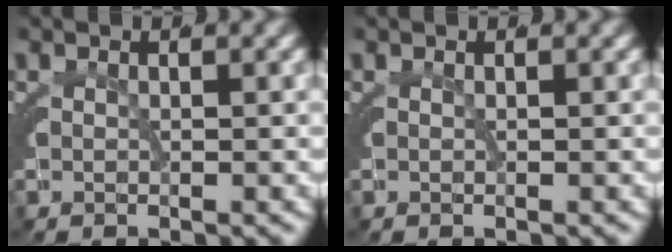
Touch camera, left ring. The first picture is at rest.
{"total": 0.0}